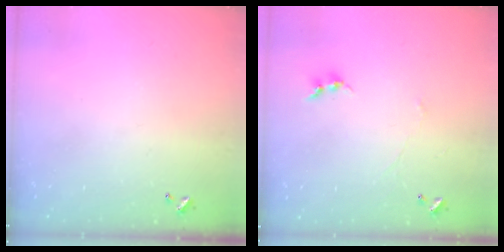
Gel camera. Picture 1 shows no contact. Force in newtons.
{"total": 1.5, "press": 1.4, "slide": 0.5}